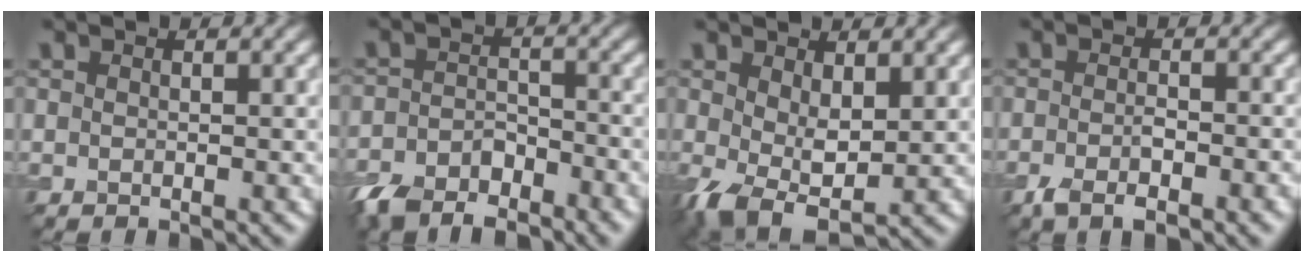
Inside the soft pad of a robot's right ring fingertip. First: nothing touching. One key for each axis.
{"total": 5.2, "fx": -4.2, "fy": 2.3, "fz": 2.2, "tx": -0.041, "ty": -0.005, "tz": -0.083}
{"total": 4.9, "fx": -0.1, "fy": 2.9, "fz": 3.9, "tx": -0.089, "ty": -0.014, "tz": 0.006}
{"total": 4.3, "fx": -2.2, "fy": 1.5, "fz": 3.3, "tx": -0.059, "ty": -0.005, "tz": -0.039}